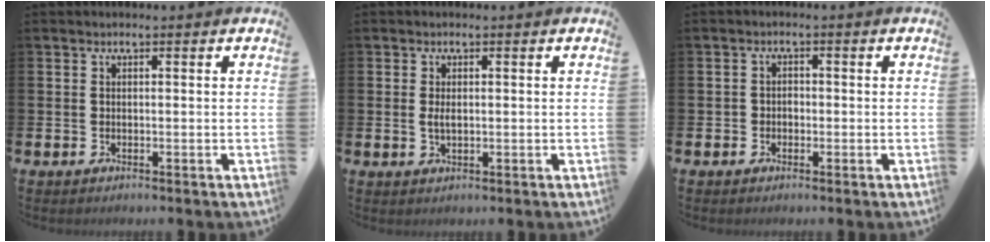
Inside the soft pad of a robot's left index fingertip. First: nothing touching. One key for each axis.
{"total": 1.5, "fx": 0.1, "fy": 0.7, "fz": 1.3, "tx": -0.021, "ty": 0.001, "tz": 0.000}
{"total": 1.0, "fx": -0.5, "fy": 0.9, "fz": 0.2, "tx": 0.001, "ty": 0.002, "tz": -0.013}